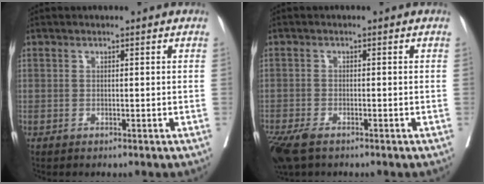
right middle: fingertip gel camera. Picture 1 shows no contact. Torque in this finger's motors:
{"motor_torque": [1.10, -1.04, 0.12, 0.03]}